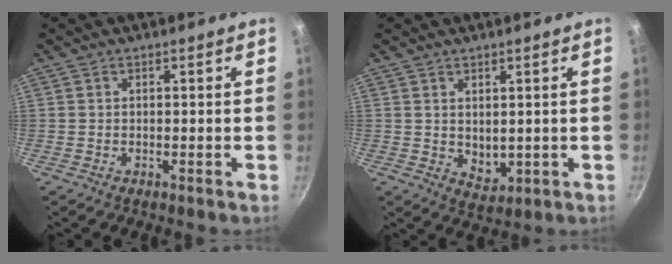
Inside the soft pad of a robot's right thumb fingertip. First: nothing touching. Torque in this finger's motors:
{"motor_torque": [-0.41, 0.38, -0.10, 0.07, -0.02]}